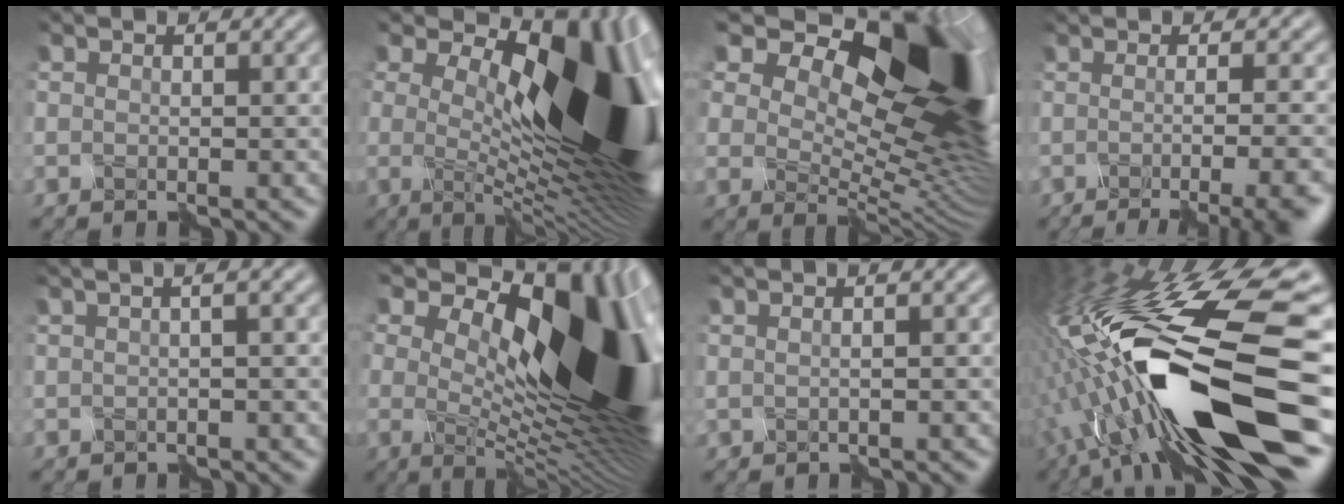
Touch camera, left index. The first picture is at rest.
{"total": 20.0, "force": [4.3, 8.3, 17.7], "torque": [-0.255, 0.038, 0.071]}
{"total": 17.9, "force": [9.5, 7.8, 13.0], "torque": [-0.198, 0.044, 0.145]}
{"total": 9.2, "force": [-3.0, 2.4, 8.3], "torque": [-0.055, -0.003, -0.027]}
{"total": 1.5, "force": [0.4, -0.5, 1.4], "torque": [-0.019, 0.009, 0.006]}
{"total": 19.1, "force": [6.1, 7.9, 16.3], "torque": [-0.229, 0.046, 0.094]}
{"total": 1.2, "force": [0.0, -1.2, -0.1], "torque": [-0.004, 0.000, 0.003]}
{"total": 17.2, "force": [-4.2, 3.4, 16.3], "torque": [-0.301, 0.009, -0.073]}